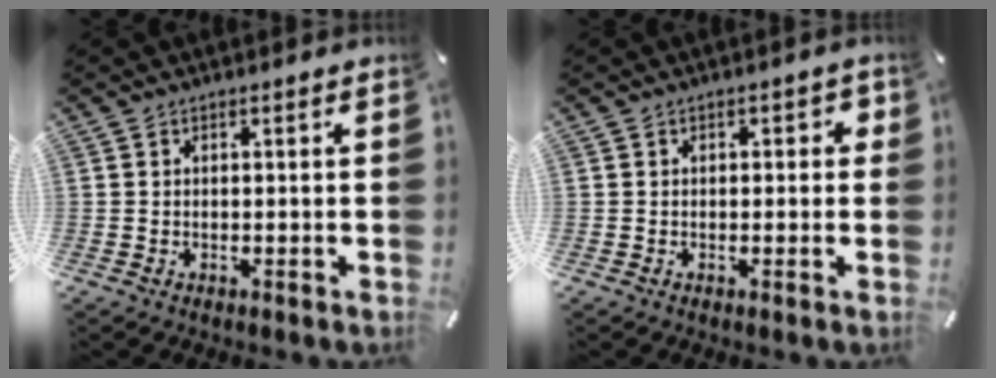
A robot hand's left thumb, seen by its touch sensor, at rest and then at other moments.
{"total": 1.7, "force": [0.0, 1.2, 1.2], "torque": [-0.016, 0.004, -0.004]}